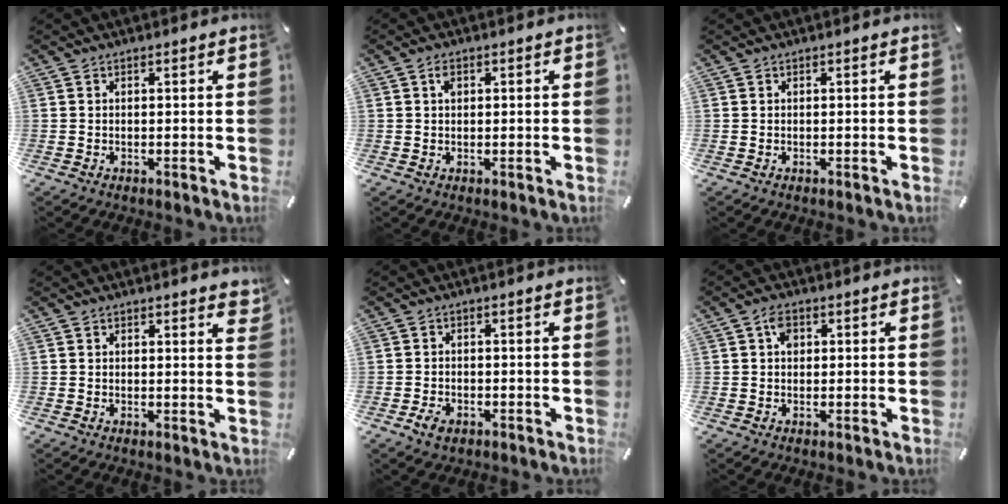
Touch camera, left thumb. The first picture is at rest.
{"total": 1.6, "force": [0.4, 1.1, 1.2], "torque": [-0.016, 0.002, 0.004]}
{"total": 0.0}
{"total": 1.7, "force": [1.2, 0.8, 0.8], "torque": [-0.001, -0.004, 0.019]}
{"total": 2.7, "force": [-1.5, 1.9, 1.3], "torque": [-0.030, 0.004, -0.029]}
{"total": 3.1, "force": [0.6, 2.3, 1.9], "torque": [-0.025, 0.003, 0.005]}